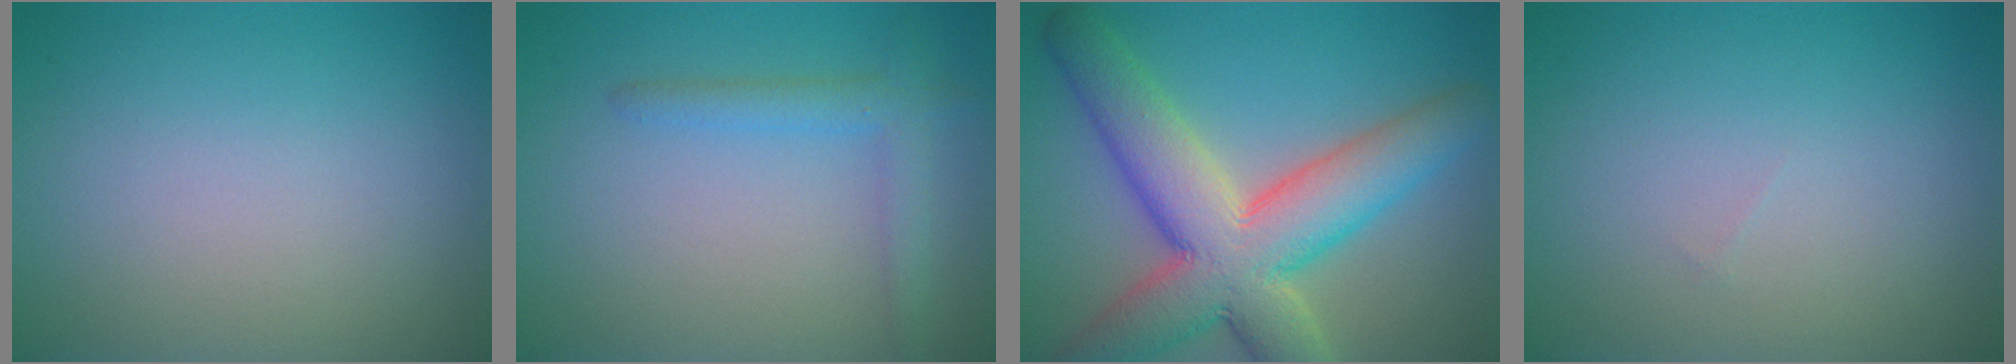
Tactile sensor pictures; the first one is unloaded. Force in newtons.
{"total": 2.3, "press": 2.3, "slide": 0.1}
{"total": 10.7, "press": 10.7, "slide": 0.8}
{"total": 0.0}